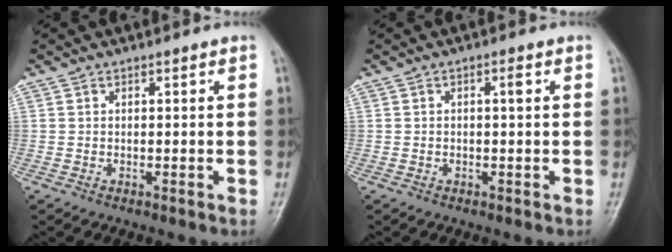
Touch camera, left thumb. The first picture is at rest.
{"total": 1.3, "force": [0.0, 0.2, 1.3], "torque": [-0.025, 0.009, 0.001]}